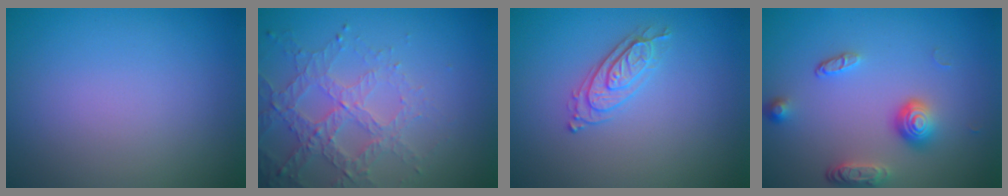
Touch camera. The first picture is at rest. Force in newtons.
{"total": 3.6, "press": 3.6, "slide": 0.8}
{"total": 2.2, "press": 2.2, "slide": 0.4}
{"total": 3.7, "press": 2.7, "slide": 2.6}